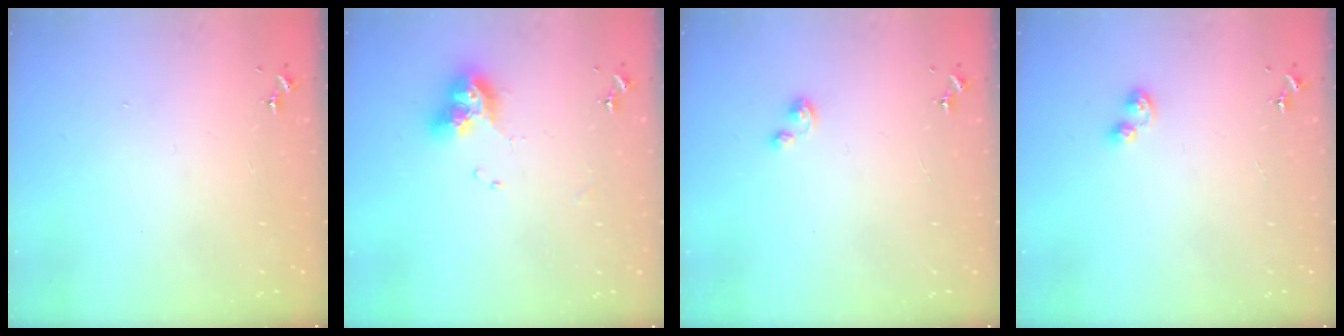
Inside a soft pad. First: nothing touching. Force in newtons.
{"total": 10.6, "press": 10.5, "slide": 1.1}
{"total": 2.3, "press": 2.3, "slide": 0.2}
{"total": 5.4, "press": 5.4, "slide": 0.8}